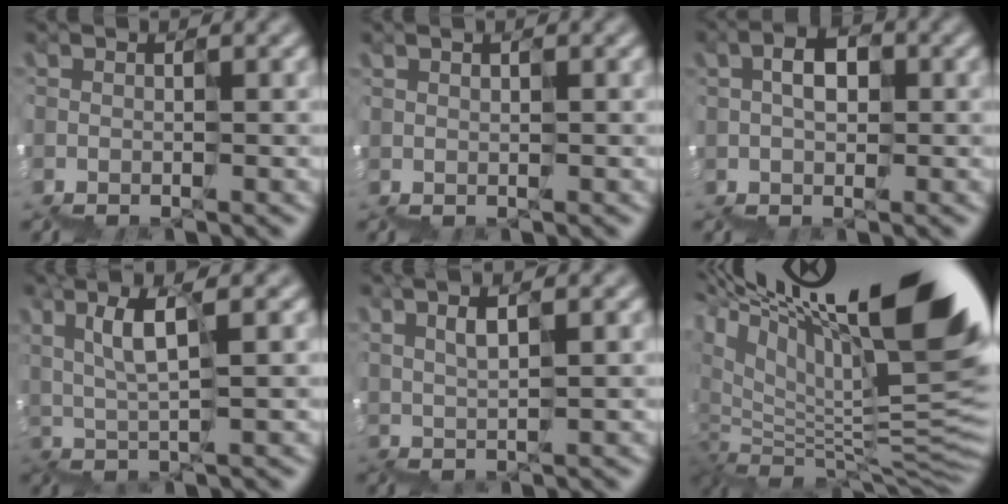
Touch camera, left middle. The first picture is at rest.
{"total": 1.0, "force": [0.9, 0.2, 0.3], "torque": [-0.002, -0.002, 0.018]}
{"total": 2.9, "force": [0.9, 1.9, 2.0], "torque": [-0.022, 0.017, 0.011]}
{"total": 3.3, "force": [2.0, 0.3, 2.5], "torque": [-0.037, 0.009, 0.044]}
{"total": 2.3, "force": [2.2, 0.0, 0.7], "torque": [0.006, 0.014, 0.049]}
{"total": 14.8, "force": [8.8, 4.8, 10.9], "torque": [-0.154, 0.022, 0.191]}